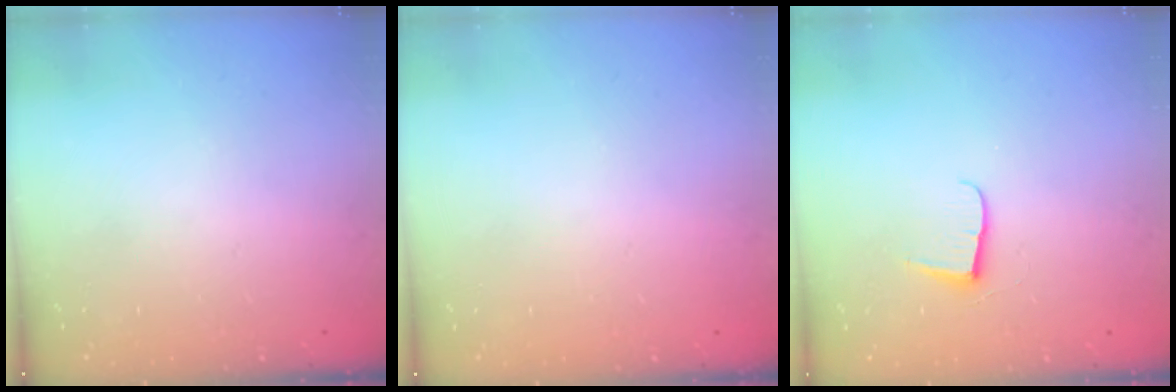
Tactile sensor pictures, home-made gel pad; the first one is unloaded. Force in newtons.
{"total": 0.0}
{"total": 6.2, "press": 6.2, "slide": 0.5}